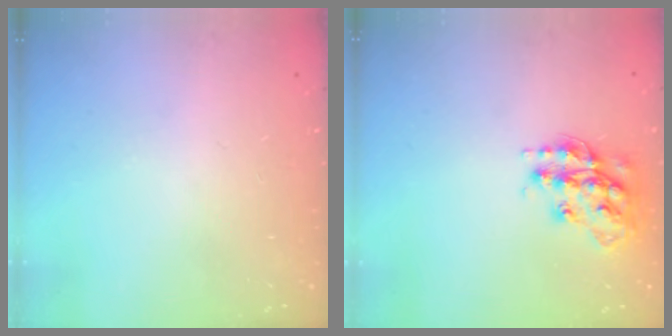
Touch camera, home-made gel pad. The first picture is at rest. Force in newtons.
{"total": 14.6, "press": 14.5, "slide": 0.7}